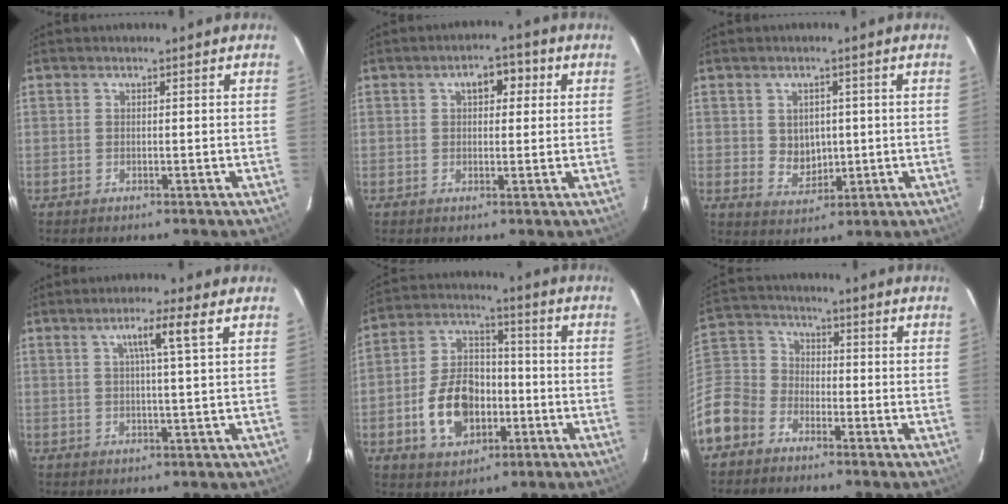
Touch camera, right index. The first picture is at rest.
{"total": 4.6, "force": [1.4, 2.8, 3.4], "torque": [-0.045, 0.023, 0.020]}
{"total": 5.2, "force": [0.6, 4.6, 2.5], "torque": [-0.043, 0.004, 0.021]}
{"total": 4.5, "force": [2.1, -0.9, 3.9], "torque": [-0.064, 0.002, 0.036]}
{"total": 13.7, "force": [-4.2, 9.2, 9.3], "torque": [-0.193, 0.022, -0.060]}
{"total": 13.2, "force": [-7.2, 10.0, 4.6], "torque": [-0.128, 0.033, -0.149]}